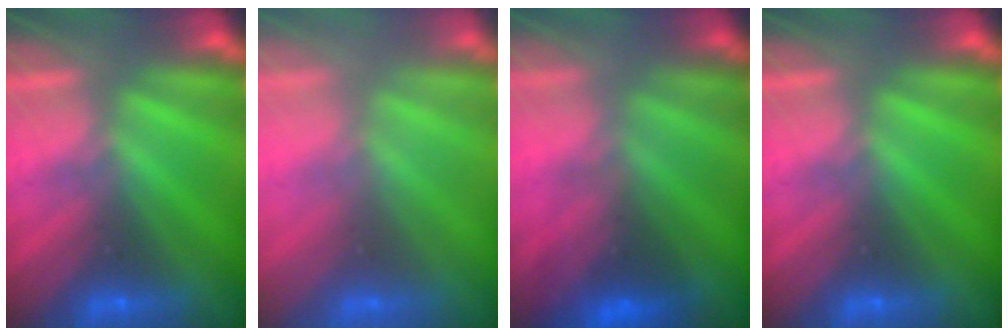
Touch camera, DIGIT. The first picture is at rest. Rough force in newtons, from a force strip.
{"total": 2.6}
{"total": 2.3}
{"total": 0.0}